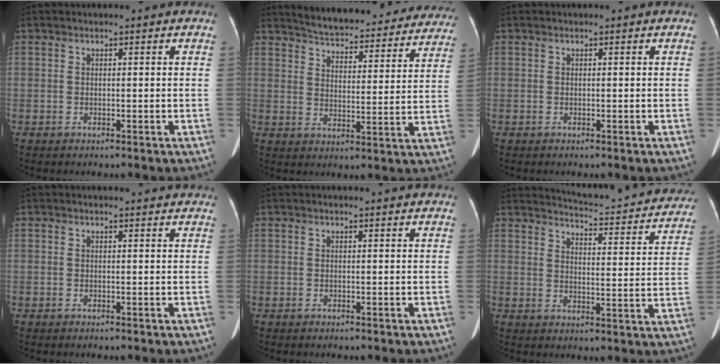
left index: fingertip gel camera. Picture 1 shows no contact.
{"total": 25.4, "force": [23.5, 5.7, 7.9], "torque": [-0.111, -0.034, 0.287]}
{"total": 0.0}
{"total": 3.8, "force": [3.7, 0.4, 0.8], "torque": [-0.014, 0.009, 0.034]}
{"total": 2.5, "force": [2.5, 0.1, 0.6], "torque": [-0.010, 0.009, 0.024]}
{"total": 21.3, "force": [20.2, 2.4, 6.3], "torque": [-0.078, -0.059, 0.235]}